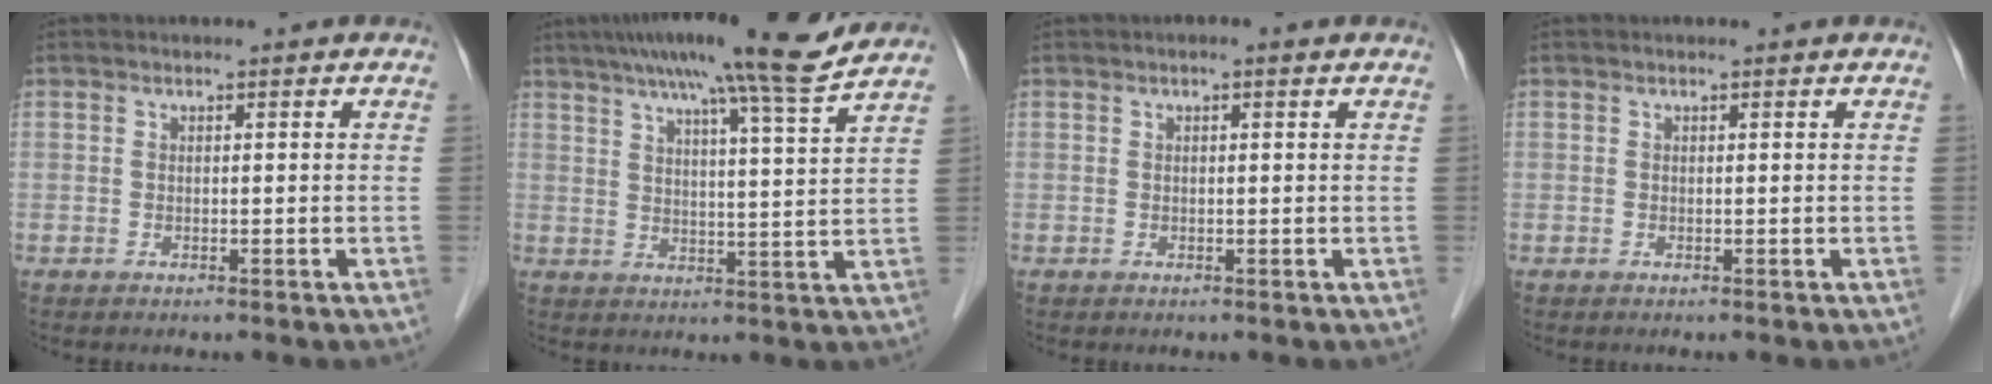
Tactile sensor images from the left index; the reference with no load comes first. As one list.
[{"total": 15.5, "force": [12.9, -0.6, 8.4], "torque": [-0.138, 0.009, 0.174]}, {"total": 1.1, "force": [0.6, 0.2, 0.9], "torque": [-0.020, 0.007, 0.006]}, {"total": 0.0}]